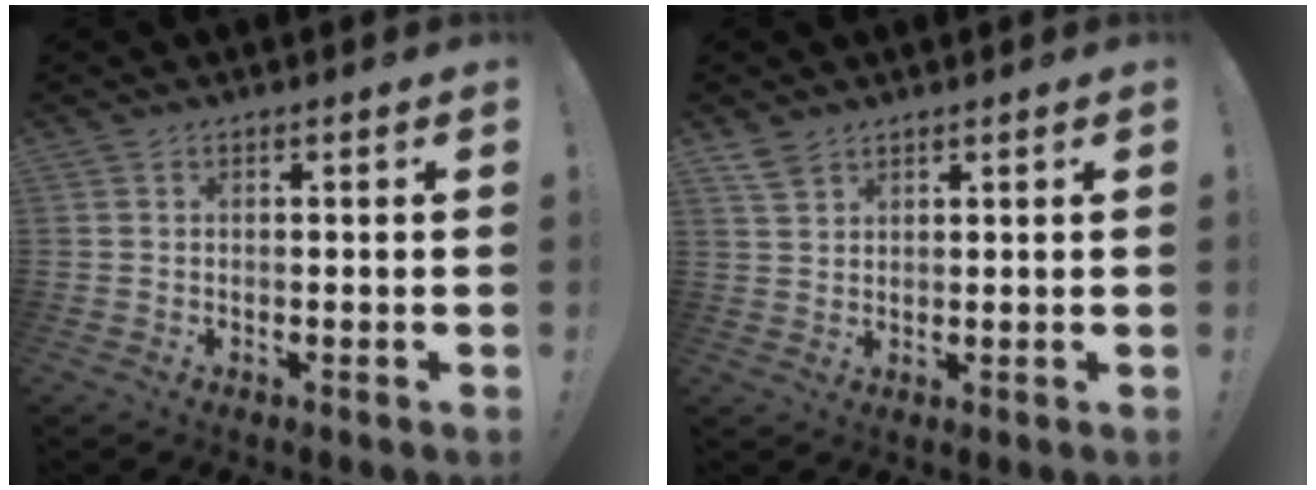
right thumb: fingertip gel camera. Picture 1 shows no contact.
{"total": 3.4, "force": [2.8, 1.4, 1.4], "torque": [-0.016, -0.018, 0.051]}